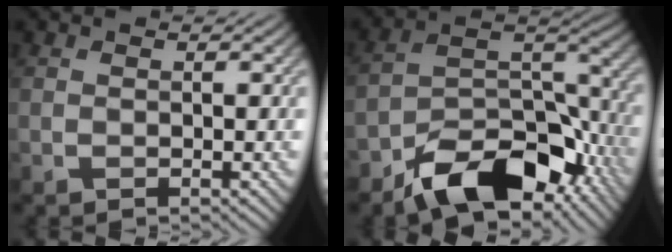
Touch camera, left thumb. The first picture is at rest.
{"total": 13.7, "force": [-9.3, 6.4, 7.9], "torque": [-0.120, -0.009, -0.168]}